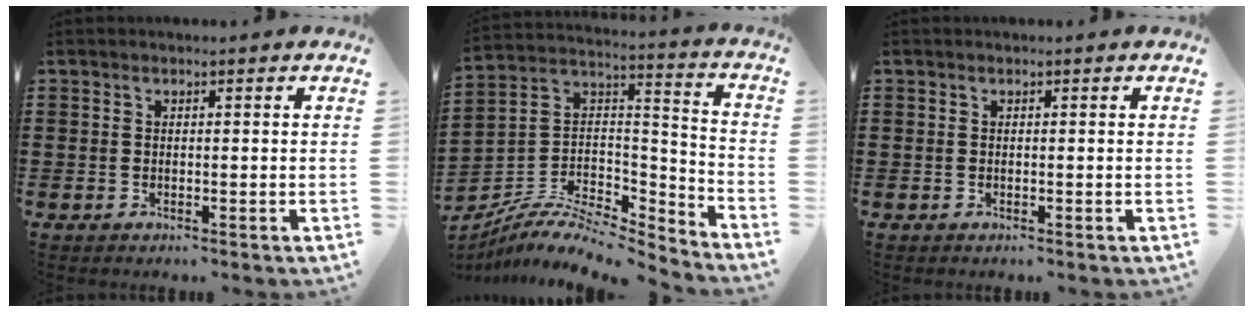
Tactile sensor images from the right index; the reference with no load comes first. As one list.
[{"total": 8.4, "force": [-6.6, 3.0, 4.2], "torque": [-0.088, 0.003, -0.131]}, {"total": 0.0}]